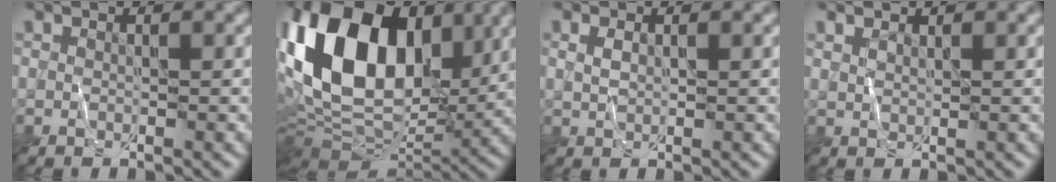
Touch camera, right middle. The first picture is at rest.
{"total": 17.6, "force": [3.6, 11.4, 12.9], "torque": [-0.246, 0.034, 0.046]}
{"total": 1.2, "force": [0.4, 0.8, 0.8], "torque": [-0.020, 0.002, 0.010]}
{"total": 0.8, "force": [0.7, 0.4, 0.3], "torque": [-0.010, 0.000, 0.017]}